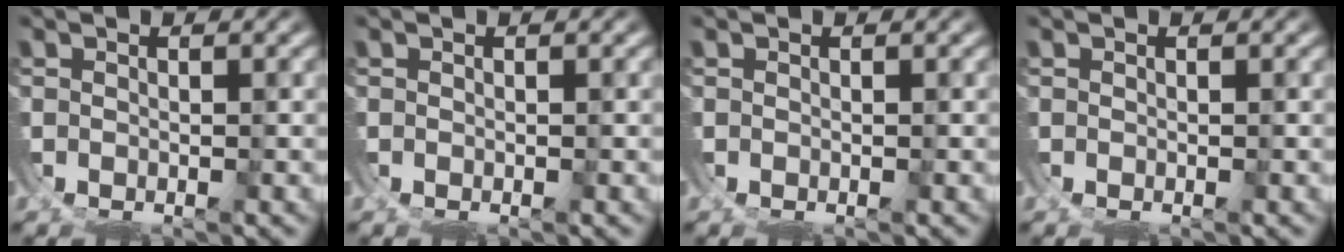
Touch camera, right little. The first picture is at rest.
{"total": 0.0}
{"total": 0.0}
{"total": 0.0}